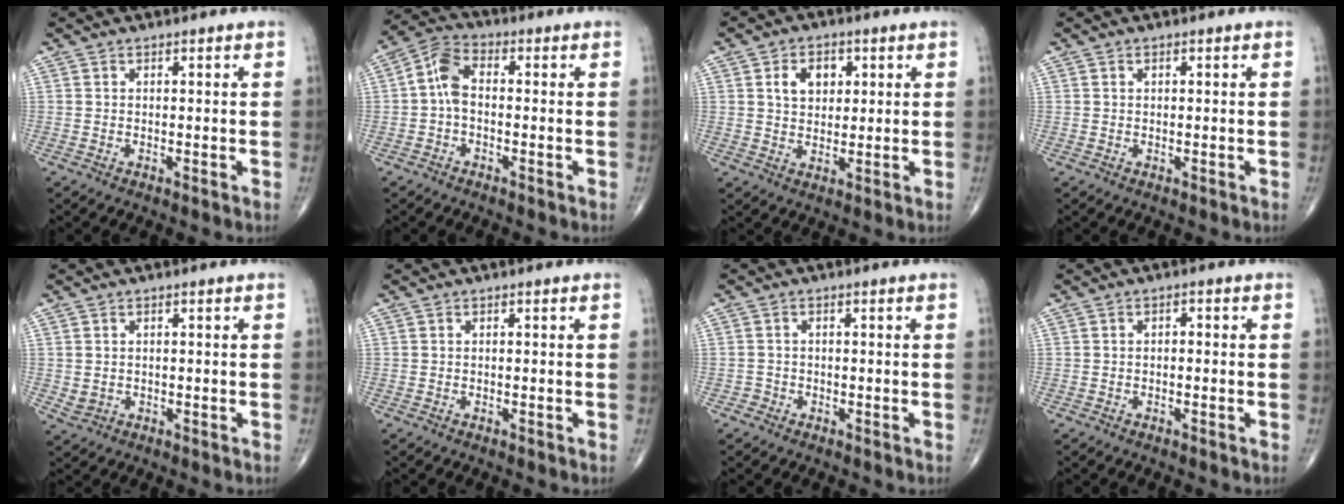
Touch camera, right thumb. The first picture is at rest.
{"total": 6.0, "force": [-0.5, 3.5, 4.8], "torque": [-0.091, 0.022, -0.022]}
{"total": 5.9, "force": [2.0, 4.3, 3.6], "torque": [-0.035, -0.007, 0.032]}
{"total": 0.0}
{"total": 1.8, "force": [0.2, 1.6, 0.9], "torque": [-0.014, -0.003, 0.010]}
{"total": 0.0}
{"total": 1.1, "force": [-0.6, 0.9, -0.1], "torque": [0.011, 0.006, -0.018]}
{"total": 1.0, "force": [-0.1, 0.6, 0.8], "torque": [-0.008, 0.006, -0.004]}